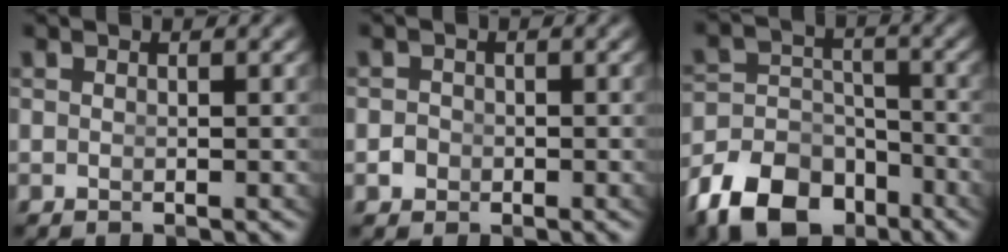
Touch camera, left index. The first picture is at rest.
{"total": 0.9, "force": [-0.6, 0.6, 0.0], "torque": [-0.002, -0.011, -0.005]}
{"total": 9.0, "force": [-6.0, 5.6, 3.7], "torque": [-0.057, -0.032, -0.091]}